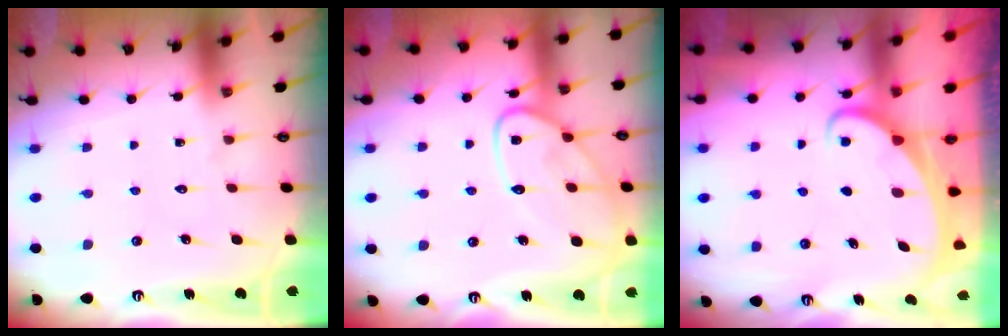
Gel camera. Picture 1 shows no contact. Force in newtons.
{"total": 13.2, "press": 13.2, "slide": 1.2}
{"total": 2.4, "press": 2.4, "slide": 0.3}